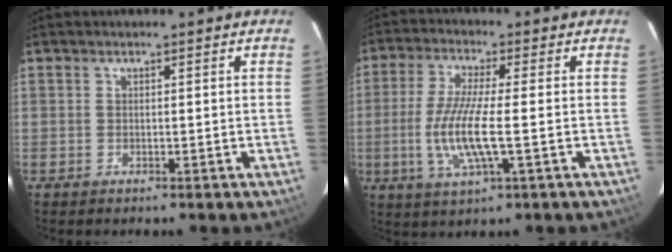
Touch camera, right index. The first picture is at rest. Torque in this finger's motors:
{"motor_torque": [0.42, -0.09, 0.37, 0.15]}